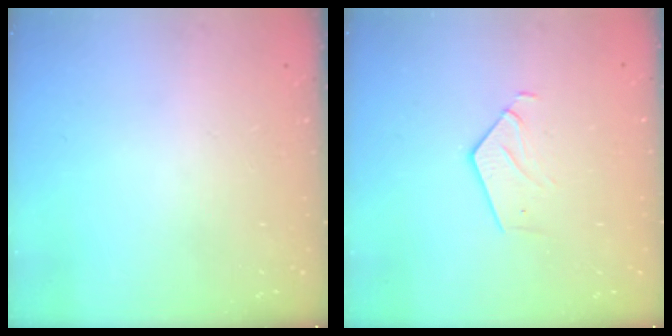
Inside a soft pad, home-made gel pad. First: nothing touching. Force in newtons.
{"total": 3.6, "press": 3.6, "slide": 0.3}